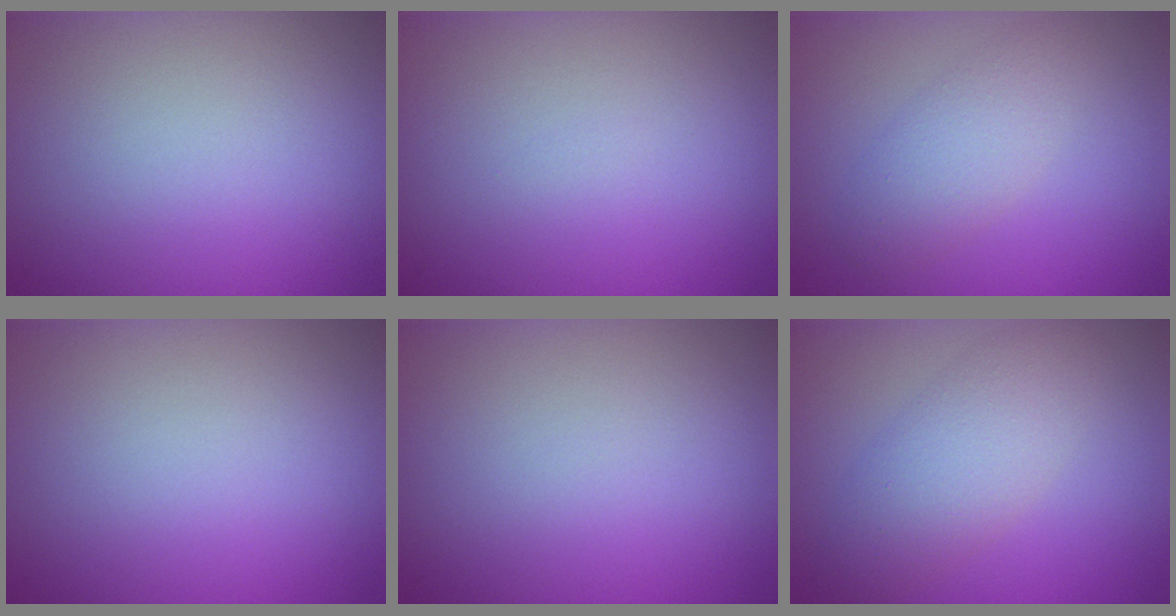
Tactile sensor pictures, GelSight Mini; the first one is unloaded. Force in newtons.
{"total": 0.0}
{"total": 2.7, "press": 2.7, "slide": 0.2}
{"total": 0.0}
{"total": 0.0}
{"total": 4.0, "press": 4.0, "slide": 0.2}